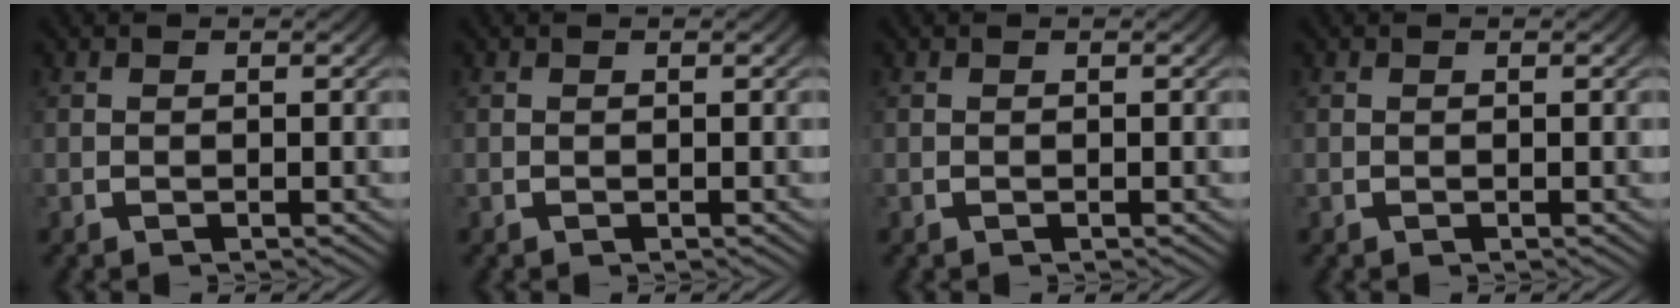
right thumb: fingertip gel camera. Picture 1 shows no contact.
{"total": 0.0}
{"total": 0.0}
{"total": 0.0}